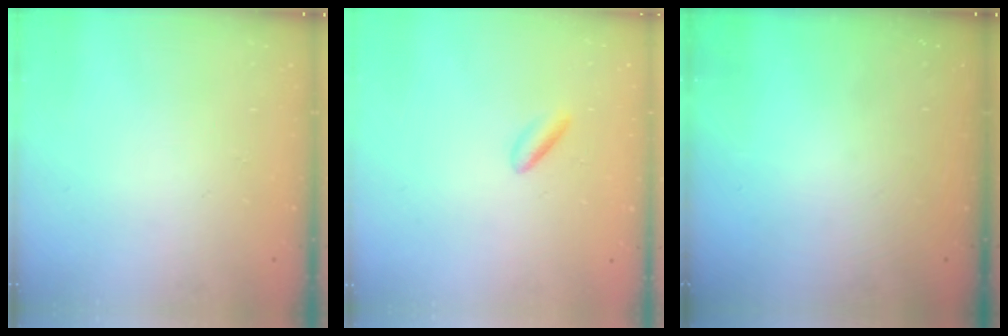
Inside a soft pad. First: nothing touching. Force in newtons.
{"total": 2.5, "press": 2.3, "slide": 0.9}
{"total": 0.0}